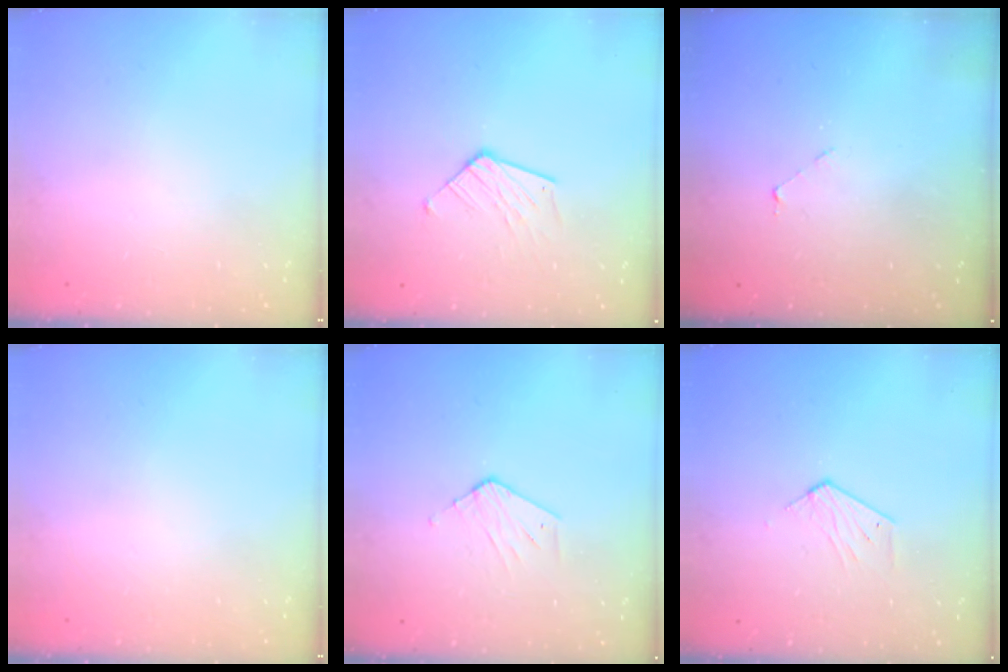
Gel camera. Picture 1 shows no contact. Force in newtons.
{"total": 9.3, "press": 9.3, "slide": 0.9}
{"total": 2.1, "press": 2.1, "slide": 0.2}
{"total": 0.0}
{"total": 3.3, "press": 3.3, "slide": 0.2}
{"total": 4.7, "press": 4.7, "slide": 0.4}